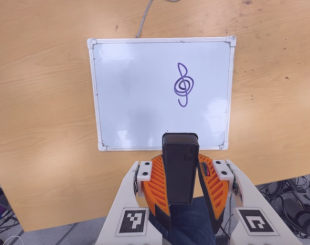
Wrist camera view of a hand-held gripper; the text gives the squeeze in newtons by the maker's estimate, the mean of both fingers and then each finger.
{"total": 8.1, "left": 6.6, "right": 9.6}